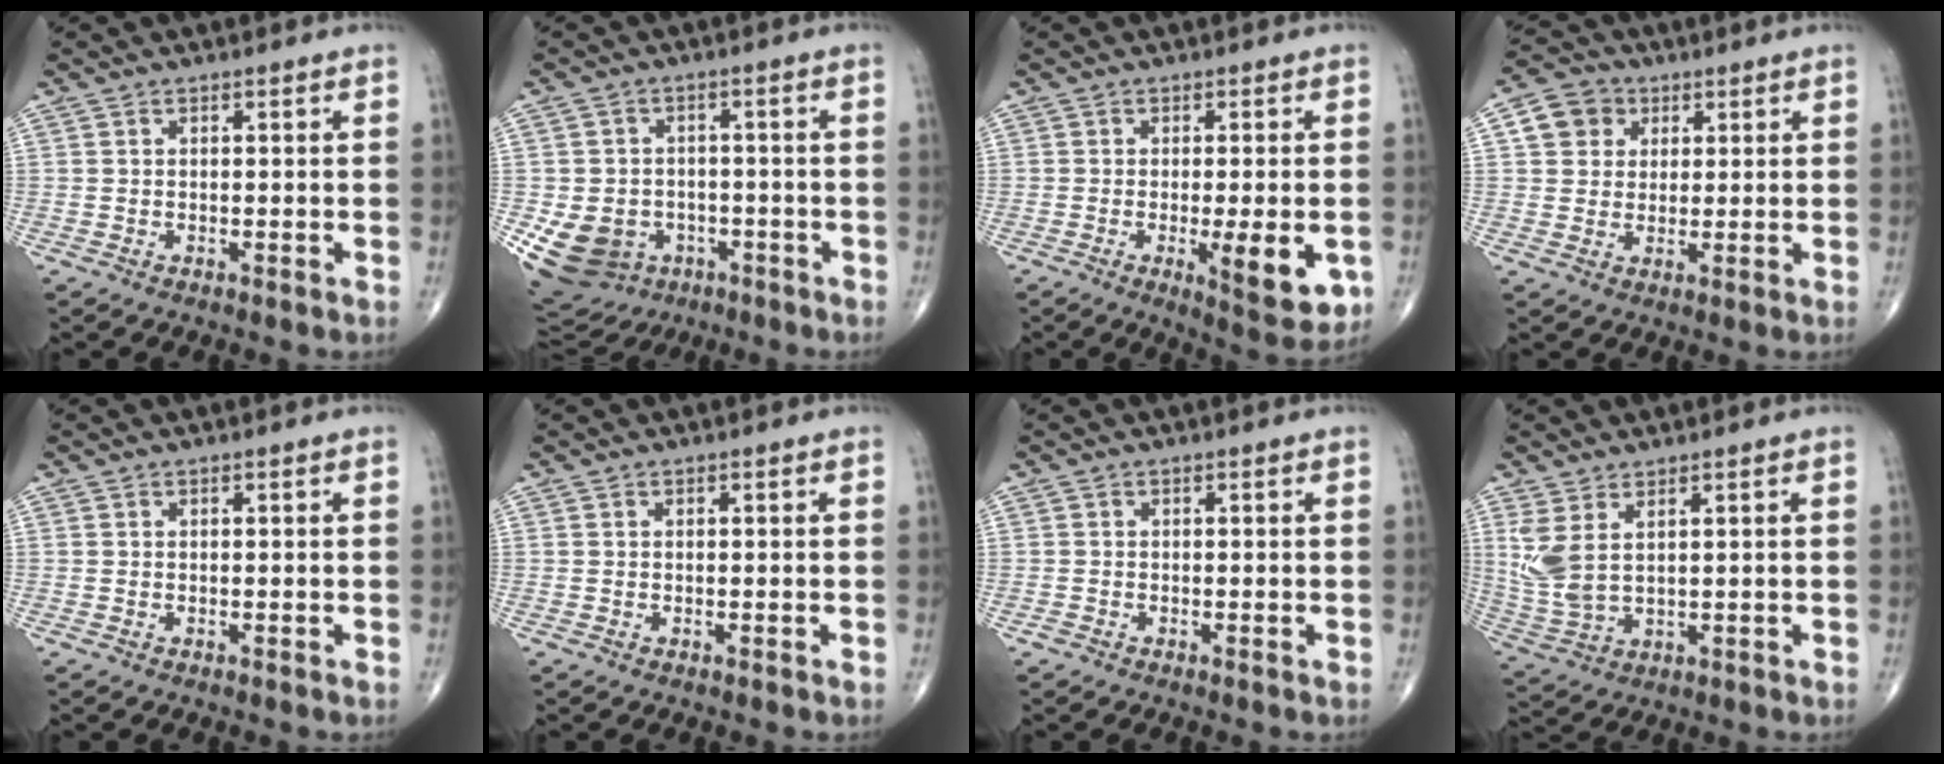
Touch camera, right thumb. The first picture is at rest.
{"total": 13.6, "force": [-4.4, 11.5, 5.7], "torque": [-0.119, 0.019, -0.055]}
{"total": 9.6, "force": [-2.4, 2.8, 8.8], "torque": [-0.113, -0.018, -0.029]}
{"total": 6.9, "force": [2.2, 6.1, 2.4], "torque": [-0.018, 0.000, 0.032]}
{"total": 0.0}
{"total": 0.0}
{"total": 0.6, "force": [-0.4, 0.4, 0.2], "torque": [-0.006, -0.002, -0.012]}
{"total": 7.1, "force": [2.6, 3.3, 5.8], "torque": [-0.133, -0.011, 0.067]}